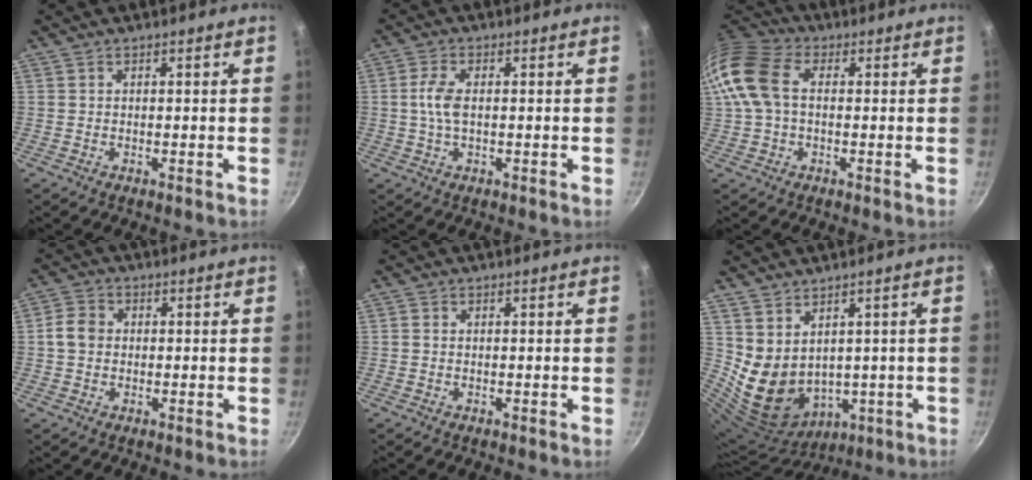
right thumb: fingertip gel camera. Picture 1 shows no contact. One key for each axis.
{"total": 4.5, "fx": 0.1, "fy": 2.2, "fz": 3.9, "tx": -0.090, "ty": 0.005, "tz": -0.002}
{"total": 12.4, "fx": 1.2, "fy": 8.2, "fz": 9.2, "tx": -0.177, "ty": 0.027, "tz": 0.006}
{"total": 4.1, "fx": 0.0, "fy": 3.5, "fz": 2.2, "tx": -0.034, "ty": 0.007, "tz": -0.009}
{"total": 0.6, "fx": 0.0, "fy": 0.5, "fz": 0.3, "tx": -0.005, "ty": 0.001, "tz": 0.000}
{"total": 11.1, "fx": 2.3, "fy": 8.6, "fz": 6.6, "tx": -0.103, "ty": -0.013, "tz": 0.079}